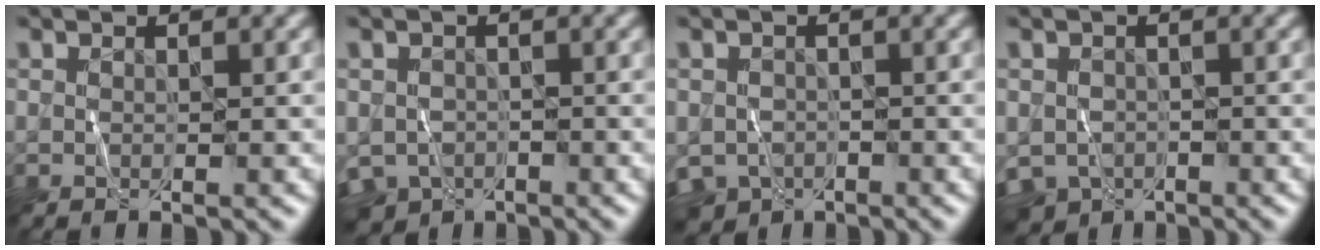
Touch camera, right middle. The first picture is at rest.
{"total": 4.1, "force": [-2.5, 2.9, 1.7], "torque": [-0.031, -0.012, -0.048]}
{"total": 3.8, "force": [-2.2, 2.7, 1.5], "torque": [-0.027, -0.011, -0.045]}
{"total": 4.0, "force": [-2.3, 2.8, 1.7], "torque": [-0.032, -0.012, -0.043]}